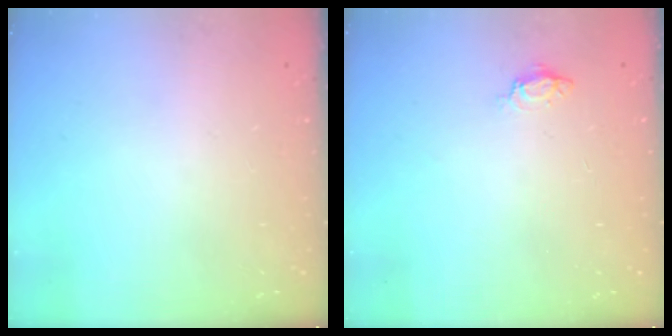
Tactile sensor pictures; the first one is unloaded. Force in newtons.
{"total": 3.6, "press": 3.6, "slide": 0.4}